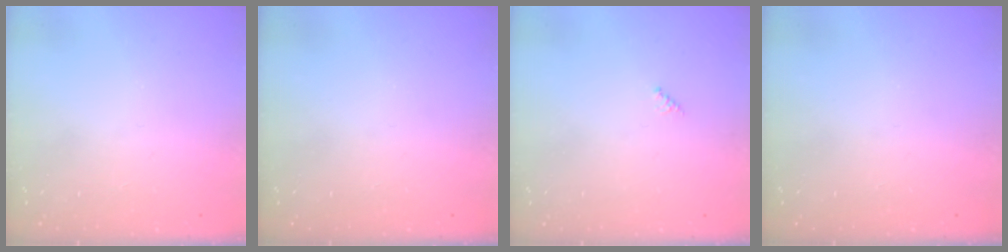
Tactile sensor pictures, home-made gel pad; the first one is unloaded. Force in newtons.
{"total": 0.0}
{"total": 2.0, "press": 2.0, "slide": 0.2}
{"total": 0.0}